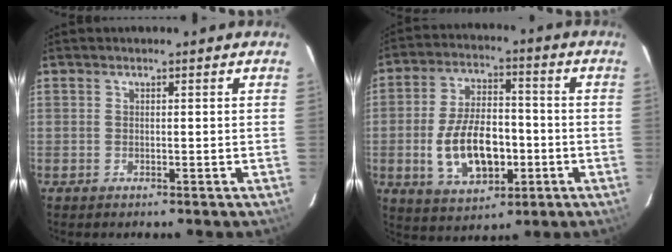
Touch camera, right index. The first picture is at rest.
{"total": 13.9, "force": [-3.3, 7.5, 11.2], "torque": [-0.224, 0.006, -0.043]}